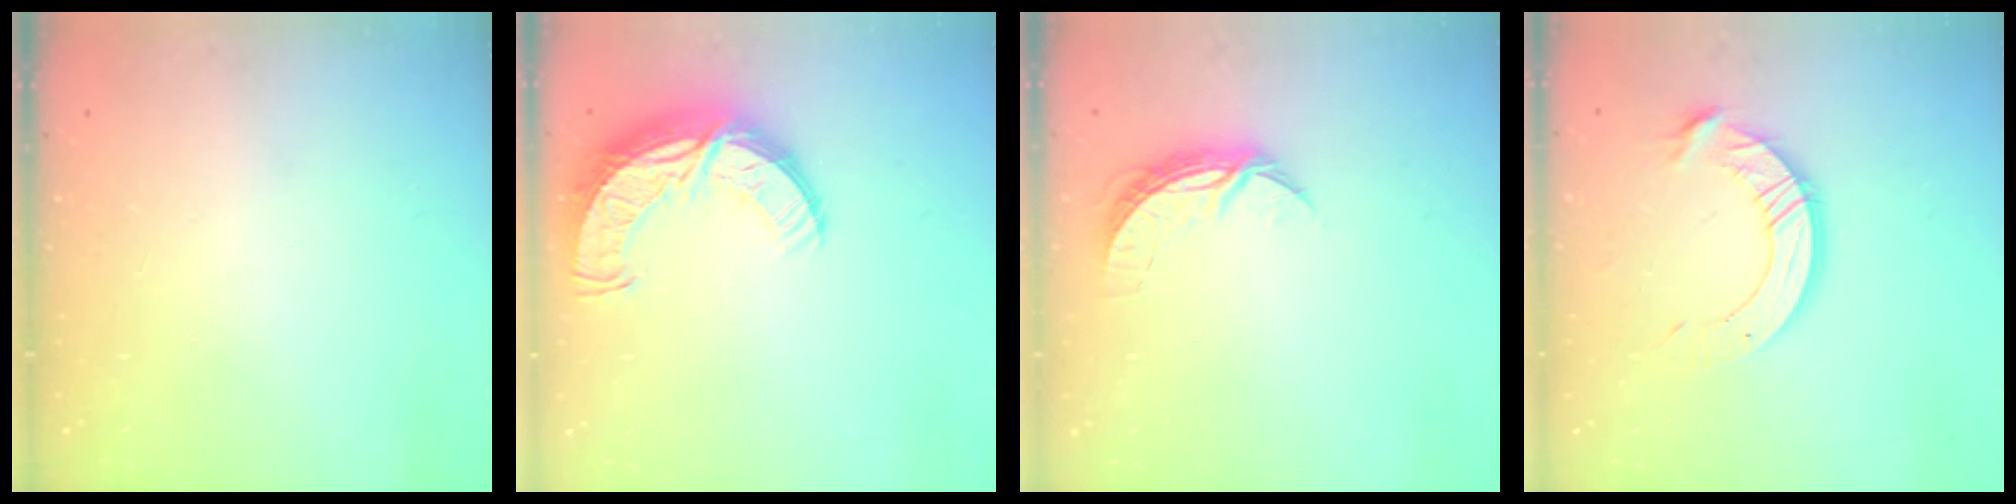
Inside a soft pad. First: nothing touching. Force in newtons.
{"total": 11.7, "press": 11.7, "slide": 0.9}
{"total": 6.6, "press": 6.5, "slide": 0.4}
{"total": 10.1, "press": 10.1, "slide": 0.9}